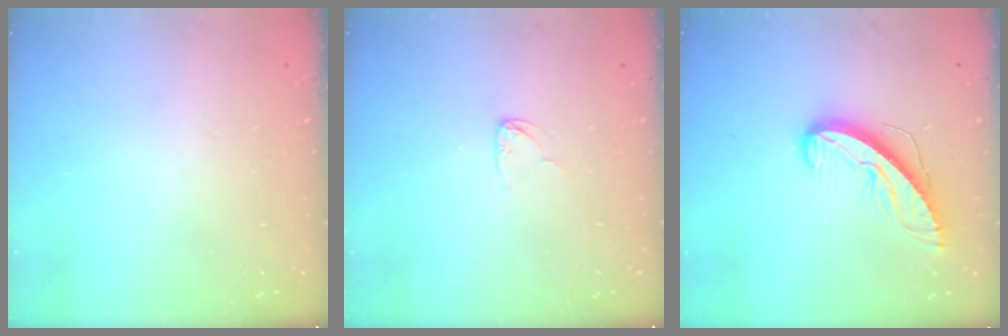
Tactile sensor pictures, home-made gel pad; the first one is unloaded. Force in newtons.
{"total": 2.9, "press": 2.9, "slide": 0.2}
{"total": 9.3, "press": 9.2, "slide": 0.6}